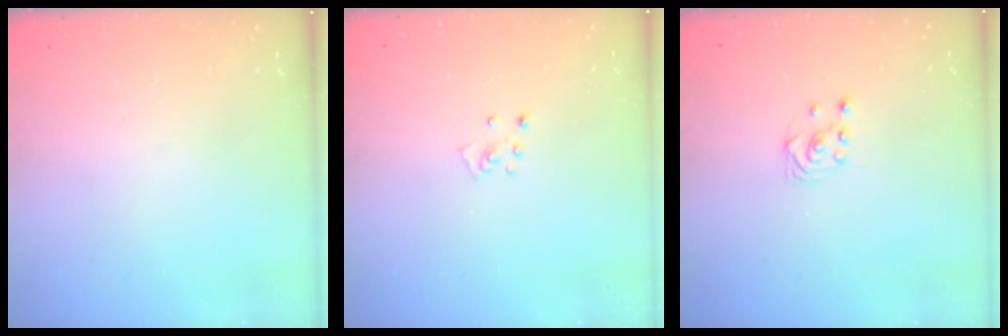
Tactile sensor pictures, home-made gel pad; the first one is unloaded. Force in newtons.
{"total": 3.5, "press": 3.5, "slide": 0.3}
{"total": 2.9, "press": 2.6, "slide": 1.4}